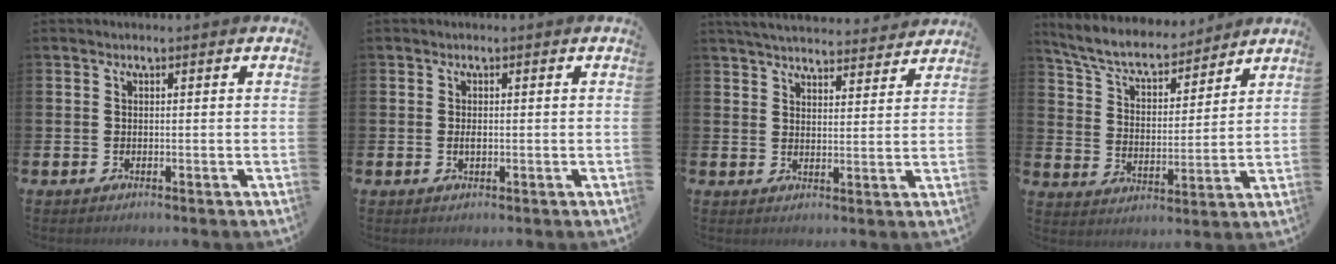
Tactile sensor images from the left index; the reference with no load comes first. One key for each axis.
{"total": 0.9, "fx": 0.0, "fy": 0.4, "fz": 0.8, "tx": -0.012, "ty": 0.000, "tz": -0.003}
{"total": 4.9, "fx": 4.8, "fy": 0.7, "fz": 0.6, "tx": -0.019, "ty": -0.034, "tz": 0.084}
{"total": 7.2, "fx": 6.5, "fy": 1.9, "fz": 2.2, "tx": -0.072, "ty": -0.047, "tz": 0.112}